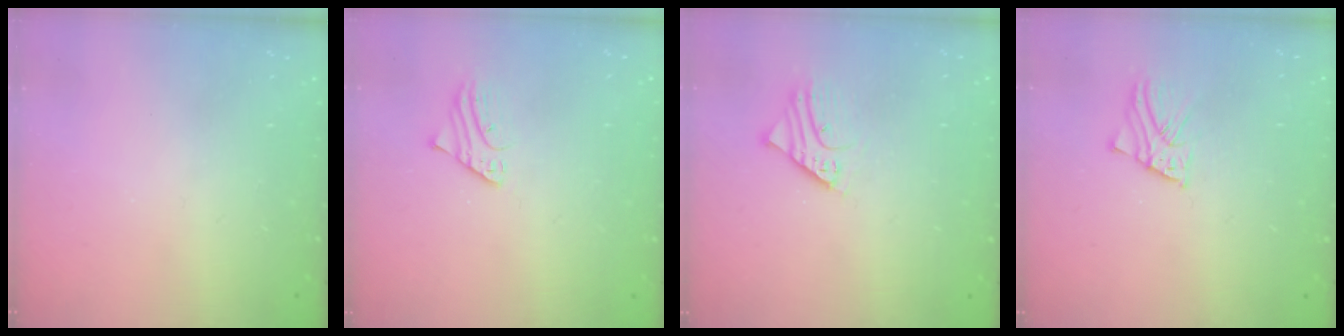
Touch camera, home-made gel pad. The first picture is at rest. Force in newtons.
{"total": 1.8, "press": 1.8, "slide": 0.2}
{"total": 2.8, "press": 2.8, "slide": 0.2}
{"total": 2.5, "press": 2.5, "slide": 0.2}